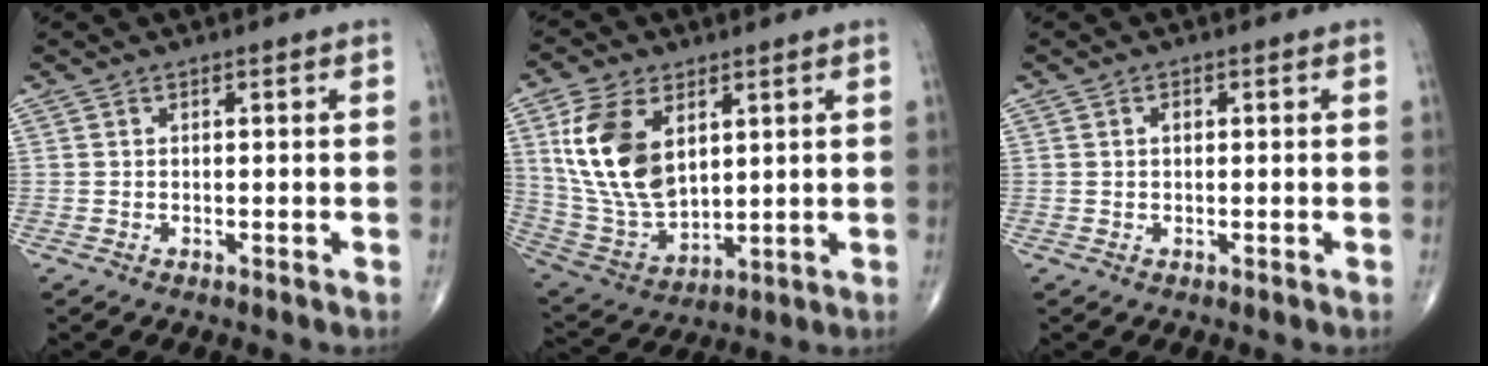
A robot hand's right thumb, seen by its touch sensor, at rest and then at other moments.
{"total": 16.4, "force": [5.1, 9.8, 12.1], "torque": [-0.226, -0.023, 0.113]}
{"total": 1.1, "force": [0.3, 0.7, 0.8], "torque": [-0.011, 0.003, 0.005]}